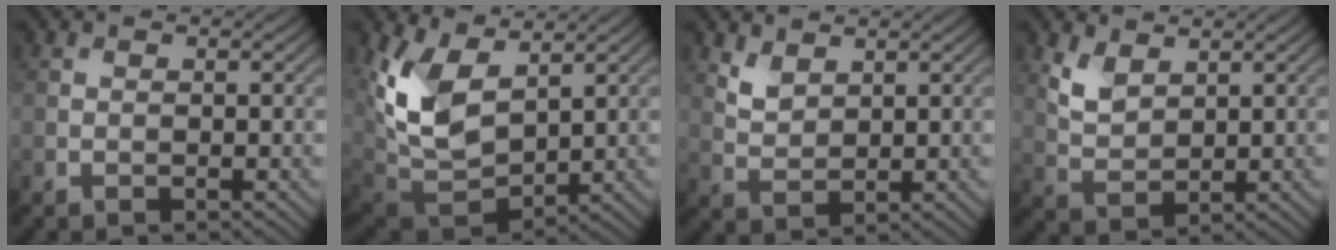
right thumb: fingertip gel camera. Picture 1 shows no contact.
{"total": 12.5, "force": [4.9, 7.0, 9.1], "torque": [-0.226, -0.009, 0.108]}
{"total": 3.1, "force": [2.2, 1.5, 1.5], "torque": [-0.041, -0.005, 0.052]}
{"total": 4.0, "force": [2.5, 2.1, 2.3], "torque": [-0.062, -0.005, 0.055]}